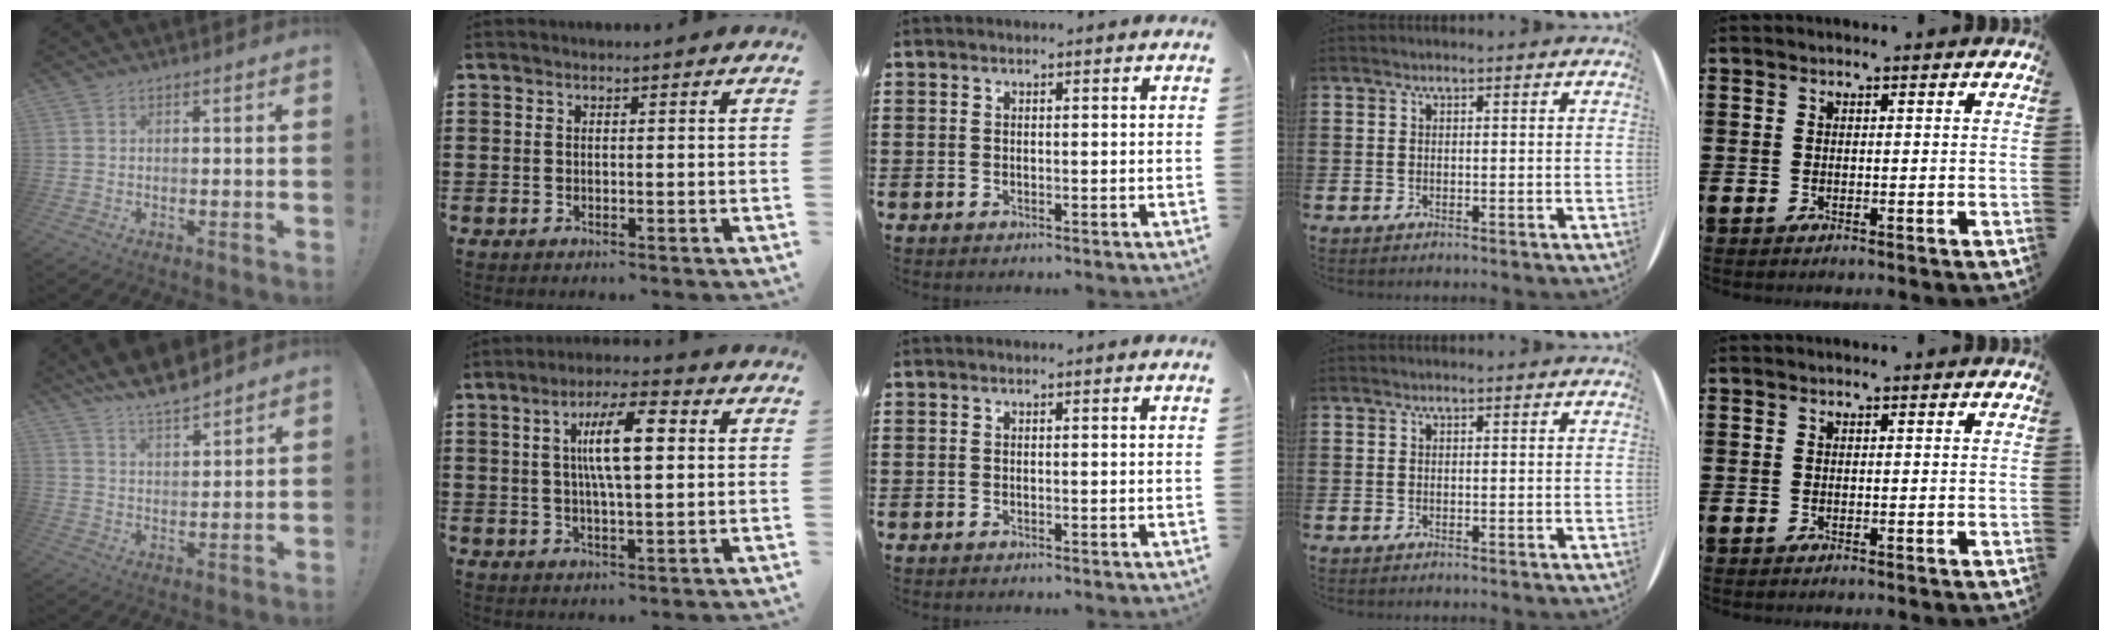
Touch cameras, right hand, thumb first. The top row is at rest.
{"thumb": {"total": 8.3, "force": [7.4, 1.8, 3.1], "torque": [-0.067, -0.050, 0.140]}, "index": {"total": 9.1, "force": [1.8, 2.2, 8.6], "torque": [-0.173, 0.008, 0.025]}}